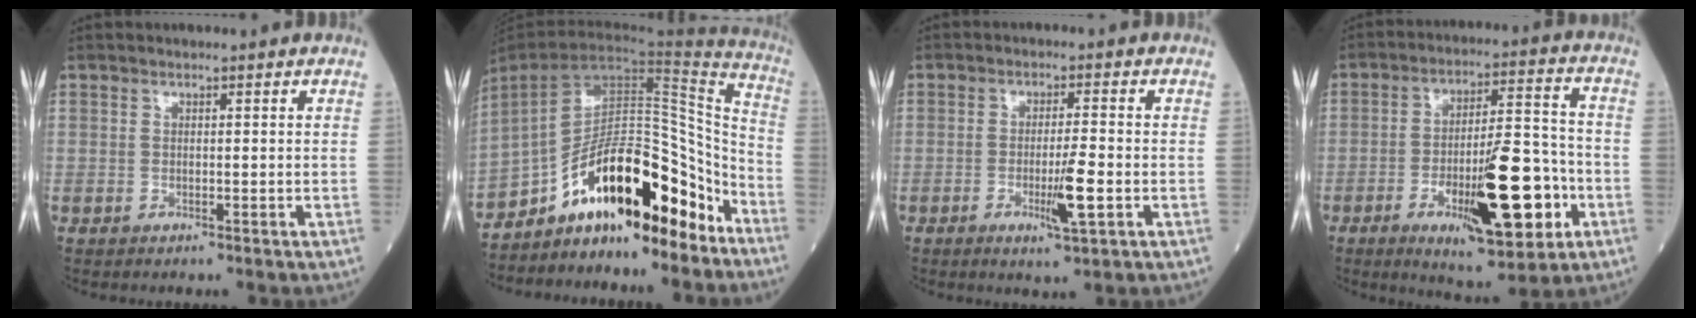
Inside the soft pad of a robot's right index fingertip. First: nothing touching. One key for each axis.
{"total": 18.2, "fx": -12.5, "fy": 5.1, "fz": 12.2, "tx": -0.183, "ty": 0.038, "tz": -0.207}
{"total": 5.5, "fx": -1.6, "fy": 0.2, "fz": 5.2, "tx": -0.092, "ty": -0.010, "tz": -0.025}
{"total": 16.4, "fx": -5.4, "fy": 4.1, "fz": 15.0, "tx": -0.236, "ty": 0.000, "tz": -0.077}